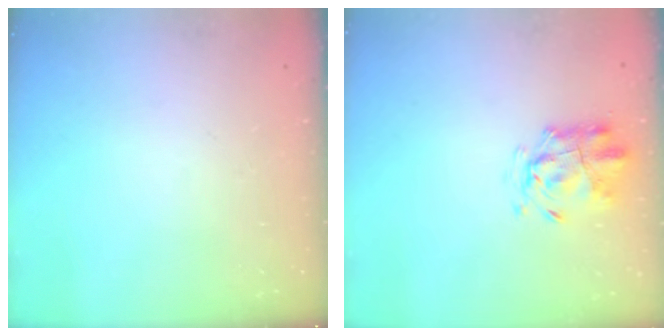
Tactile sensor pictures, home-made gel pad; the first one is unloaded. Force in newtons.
{"total": 3.3, "press": 3.0, "slide": 1.3}